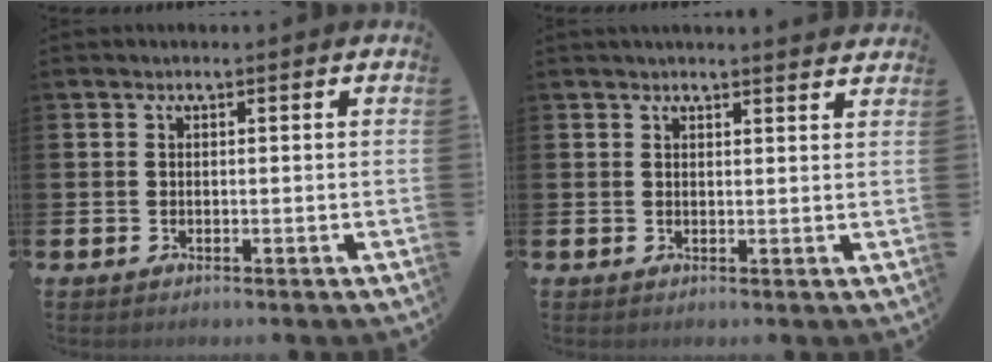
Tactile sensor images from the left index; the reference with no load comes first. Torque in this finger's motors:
{"motor_torque": [0.96, -1.18, 0.23, 0.01]}